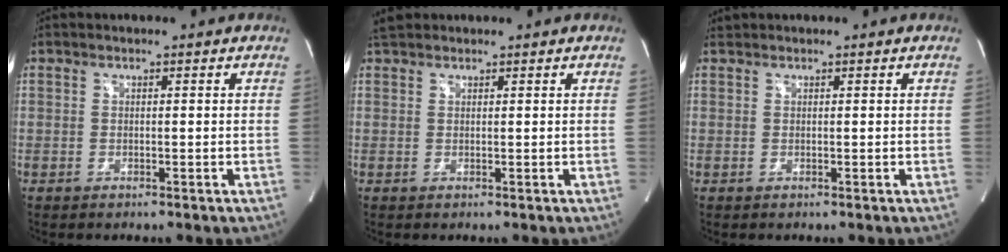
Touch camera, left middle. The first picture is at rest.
{"total": 2.0, "force": [1.8, 0.8, 0.3], "torque": [-0.013, 0.018, 0.034]}
{"total": 0.5, "force": [0.5, 0.0, -0.1], "torque": [-0.008, 0.009, 0.013]}